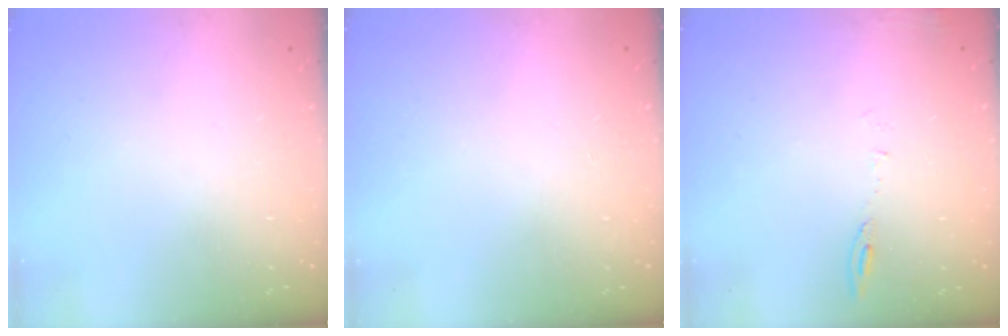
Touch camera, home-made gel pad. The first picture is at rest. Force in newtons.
{"total": 0.0}
{"total": 6.2, "press": 6.2, "slide": 0.9}